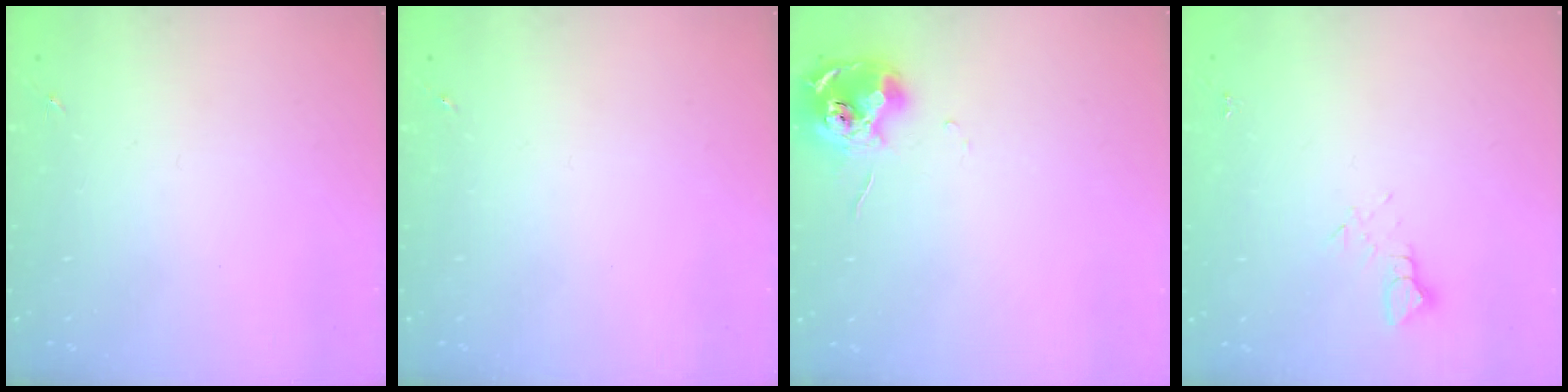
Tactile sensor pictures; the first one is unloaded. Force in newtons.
{"total": 0.0}
{"total": 11.7, "press": 11.6, "slide": 1.0}
{"total": 2.7, "press": 2.7, "slide": 0.2}